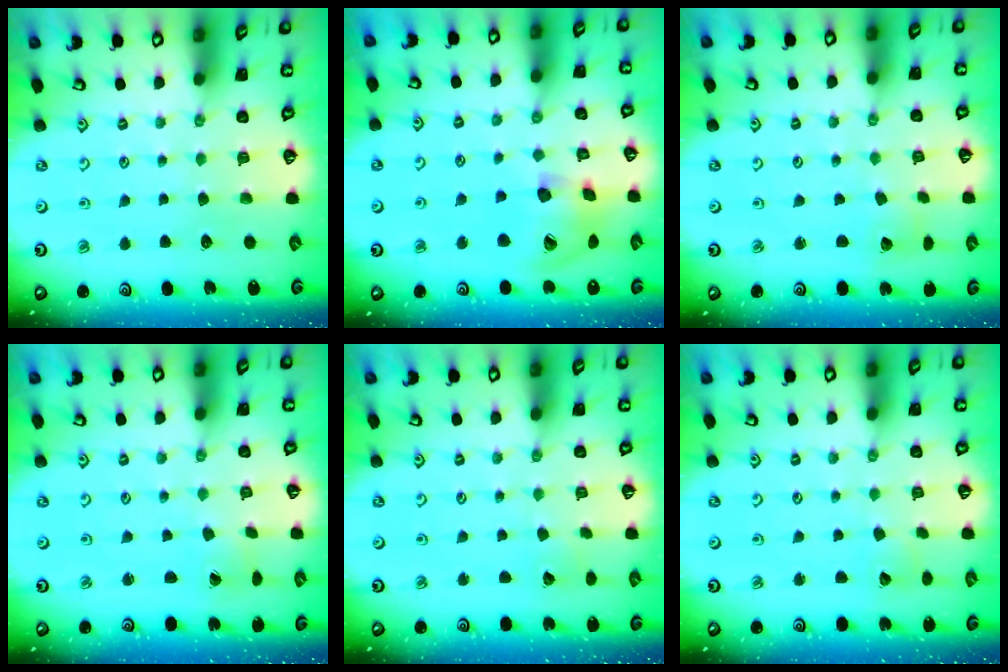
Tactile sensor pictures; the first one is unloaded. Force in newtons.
{"total": 16.5, "press": 16.4, "slide": 2.4}
{"total": 1.8, "press": 1.7, "slide": 0.3}
{"total": 1.5, "press": 1.5, "slide": 0.1}
{"total": 2.1, "press": 2.1, "slide": 0.2}
{"total": 2.7, "press": 2.7, "slide": 0.3}